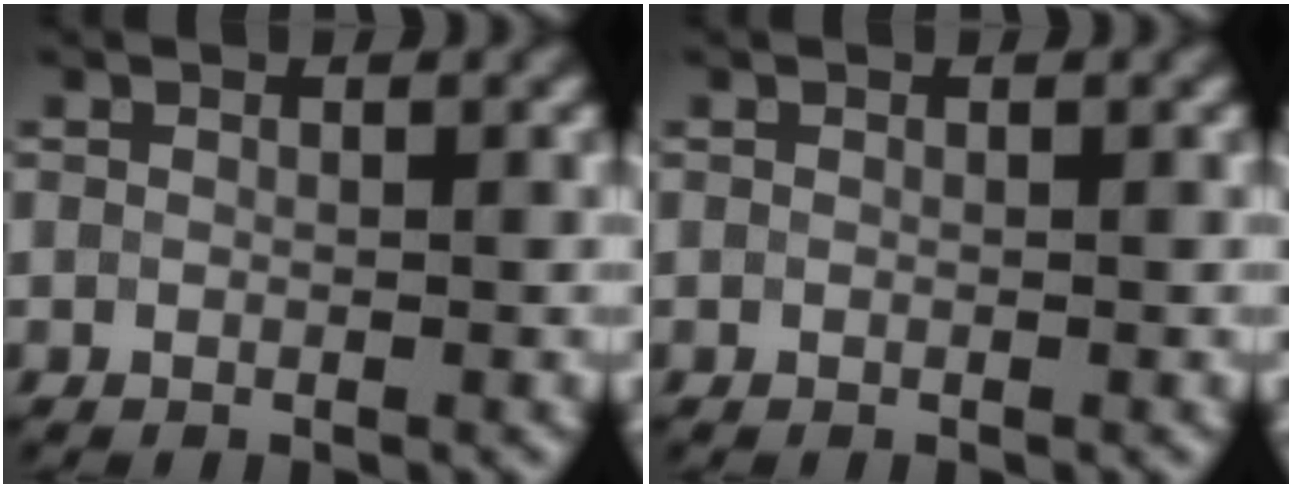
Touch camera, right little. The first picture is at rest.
{"total": 0.0}